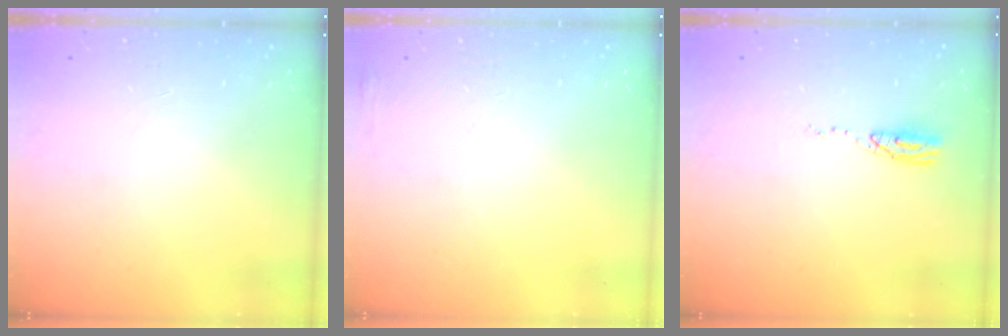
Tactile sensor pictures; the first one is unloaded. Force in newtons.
{"total": 3.9, "press": 3.6, "slide": 1.5}
{"total": 5.0, "press": 4.7, "slide": 1.5}